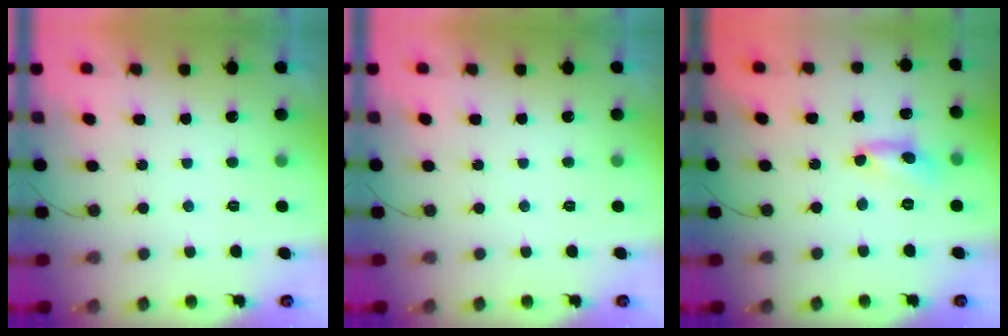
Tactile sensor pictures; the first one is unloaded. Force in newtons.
{"total": 0.0}
{"total": 5.2, "press": 5.2, "slide": 0.3}